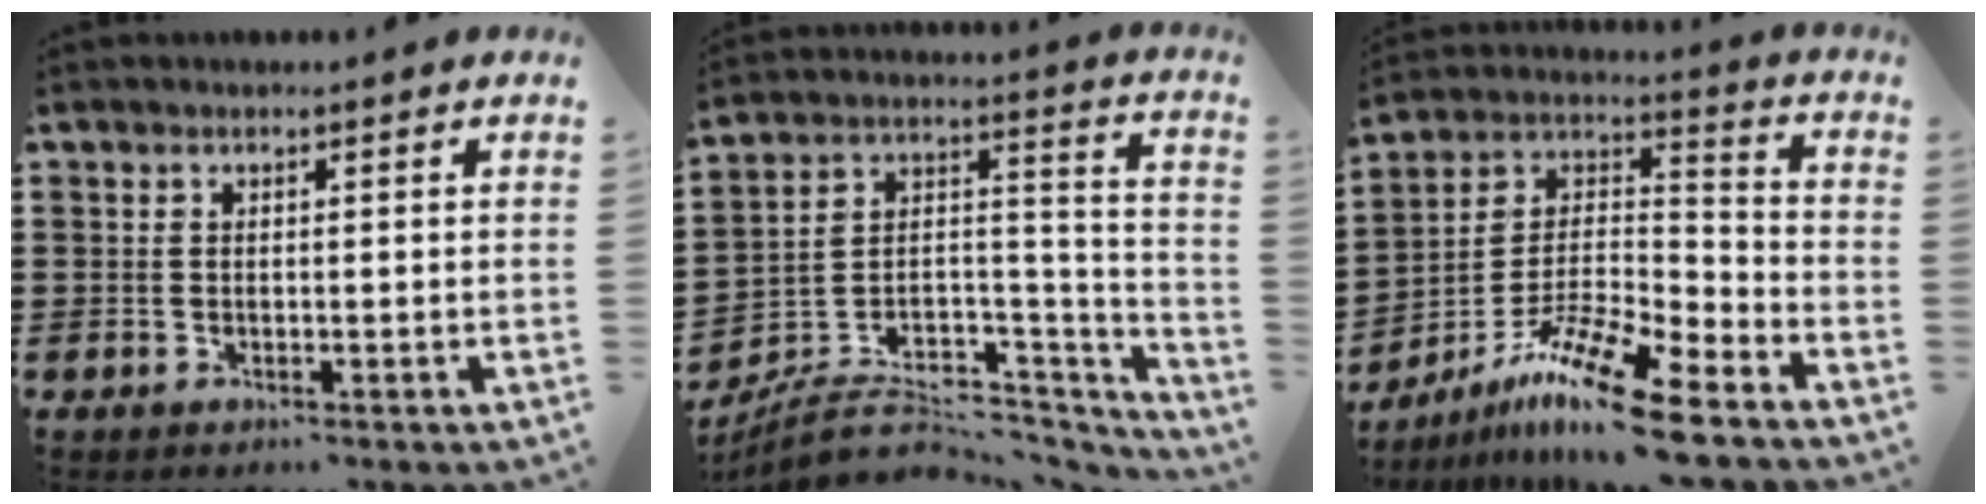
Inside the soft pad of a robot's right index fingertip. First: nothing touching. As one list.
[{"total": 6.7, "force": [-5.0, 3.7, 2.5], "torque": [-0.052, 0.004, -0.093]}, {"total": 12.8, "force": [-10.0, 1.2, 7.9], "torque": [-0.161, 0.015, -0.194]}]